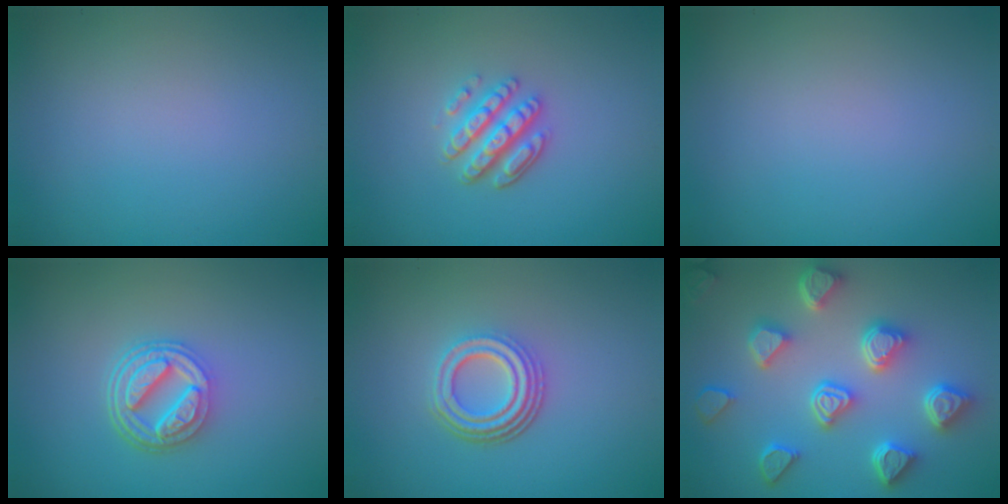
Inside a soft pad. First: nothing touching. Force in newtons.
{"total": 3.6, "press": 3.1, "slide": 1.8}
{"total": 0.0}
{"total": 4.9, "press": 3.6, "slide": 3.3}
{"total": 4.6, "press": 3.3, "slide": 3.2}
{"total": 7.0, "press": 5.8, "slide": 3.9}